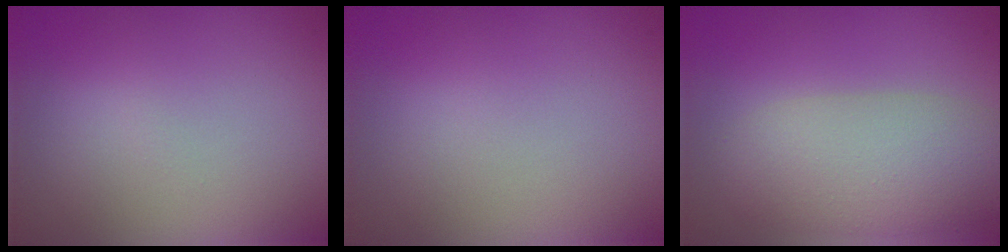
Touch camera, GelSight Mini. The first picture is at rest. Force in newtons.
{"total": 0.0}
{"total": 5.9, "press": 5.9, "slide": 0.4}